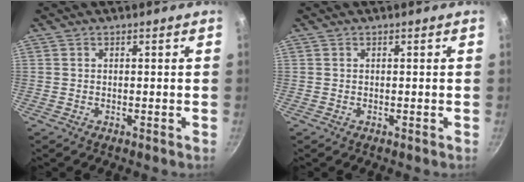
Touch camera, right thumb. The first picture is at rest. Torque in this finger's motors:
{"motor_torque": [0.00, 0.00, 0.22, 0.00, 0.00]}